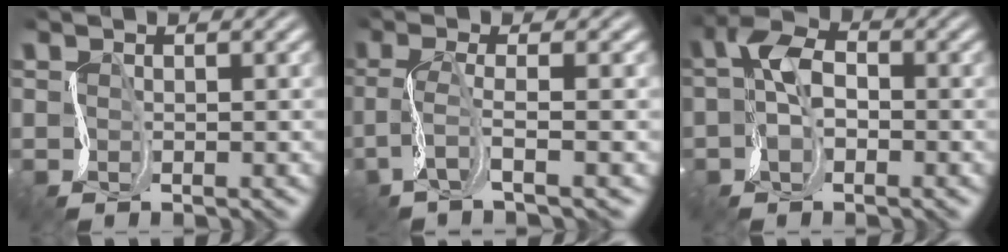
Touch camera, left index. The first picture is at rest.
{"total": 3.3, "force": [-1.1, 0.2, 3.0], "torque": [-0.072, 0.003, -0.033]}
{"total": 4.4, "force": [-0.5, 2.7, 3.4], "torque": [-0.068, 0.012, -0.019]}